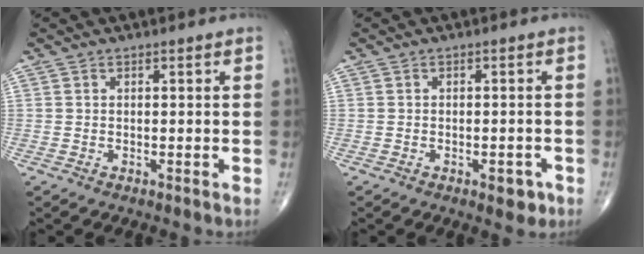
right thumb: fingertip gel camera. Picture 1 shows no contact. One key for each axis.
{"total": 3.0, "fx": -1.5, "fy": 1.5, "fz": 2.1, "tx": -0.012, "ty": 0.003, "tz": -0.017}